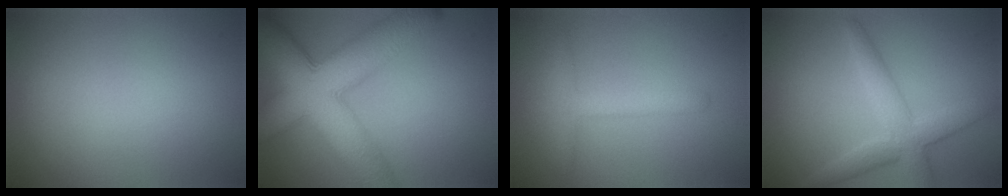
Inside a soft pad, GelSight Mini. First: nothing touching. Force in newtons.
{"total": 11.3, "press": 11.3, "slide": 0.4}
{"total": 2.3, "press": 2.3, "slide": 0.2}
{"total": 4.2, "press": 4.2, "slide": 0.3}